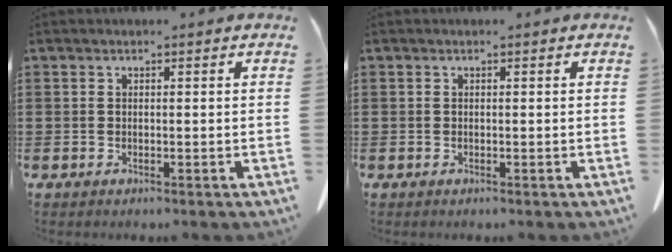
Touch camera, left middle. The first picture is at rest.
{"total": 0.0}